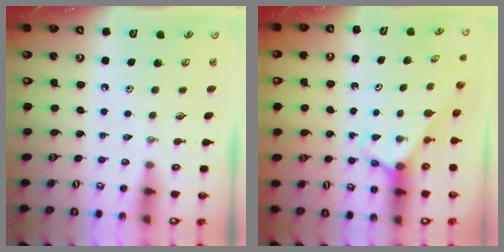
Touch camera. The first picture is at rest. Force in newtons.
{"total": 2.7, "press": 2.7, "slide": 0.2}